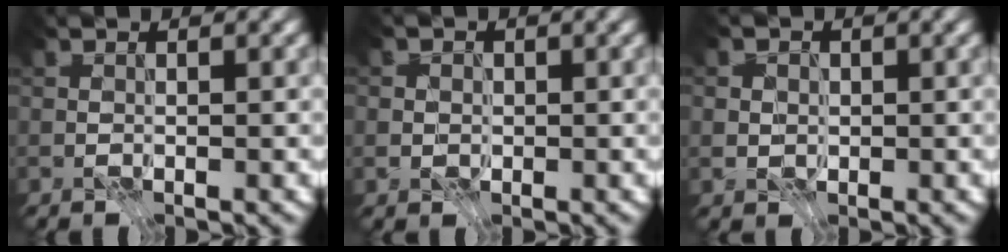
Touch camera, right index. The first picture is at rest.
{"total": 1.5, "force": [0.1, 1.4, 0.4], "torque": [0.004, 0.000, -0.005]}
{"total": 2.3, "force": [0.5, 2.0, 1.0], "torque": [-0.006, 0.010, -0.002]}